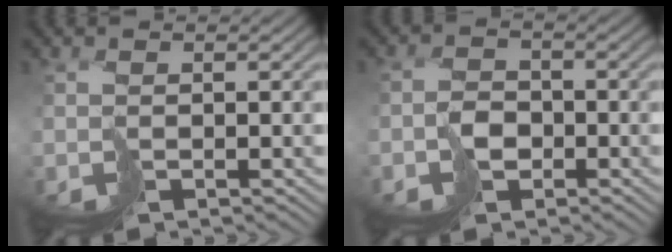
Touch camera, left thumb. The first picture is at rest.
{"total": 2.4, "force": [-1.6, 1.8, 0.4], "torque": [0.000, 0.002, -0.038]}